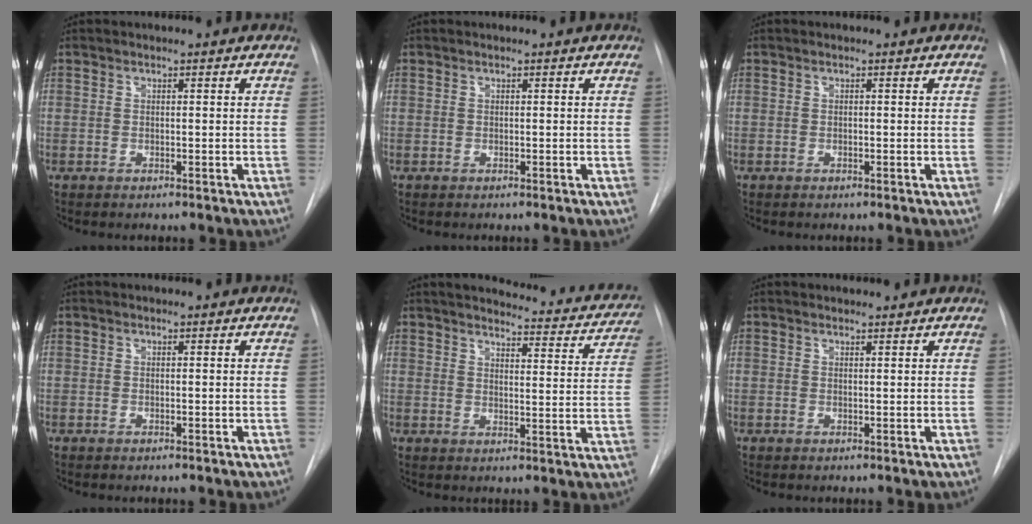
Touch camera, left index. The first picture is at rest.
{"total": 0.0}
{"total": 0.0}
{"total": 0.0}
{"total": 18.3, "force": [17.1, 3.5, 5.5], "torque": [-0.050, -0.051, 0.186]}
{"total": 1.9, "force": [1.9, 0.3, 0.2], "torque": [-0.009, 0.010, 0.027]}